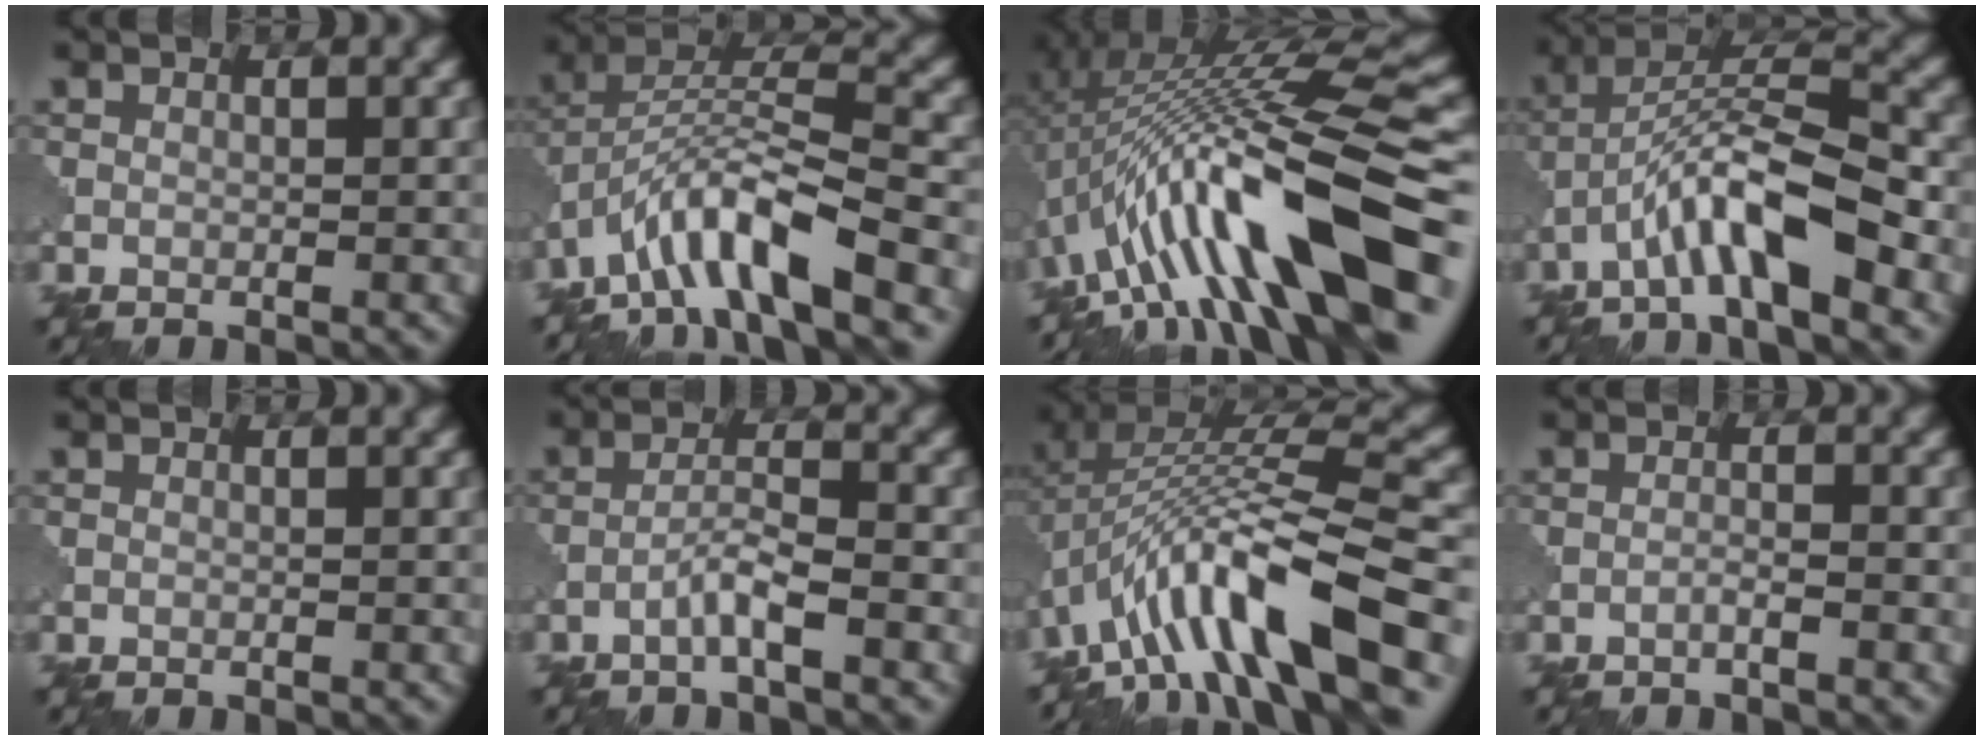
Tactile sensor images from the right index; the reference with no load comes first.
{"total": 9.2, "force": [-5.7, 2.1, 6.9], "torque": [-0.117, 0.015, -0.111]}
{"total": 15.0, "force": [-3.0, 3.5, 14.2], "torque": [-0.230, 0.031, -0.042]}
{"total": 7.7, "force": [-3.9, 1.7, 6.4], "torque": [-0.113, 0.021, -0.075]}
{"total": 0.0}
{"total": 2.8, "force": [-1.6, 0.2, 2.3], "torque": [-0.044, 0.013, -0.037]}
{"total": 12.5, "force": [-5.2, 3.9, 10.6], "torque": [-0.181, 0.025, -0.089]}
{"total": 1.2, "force": [-0.7, 0.1, 0.9], "torque": [-0.015, 0.006, -0.018]}